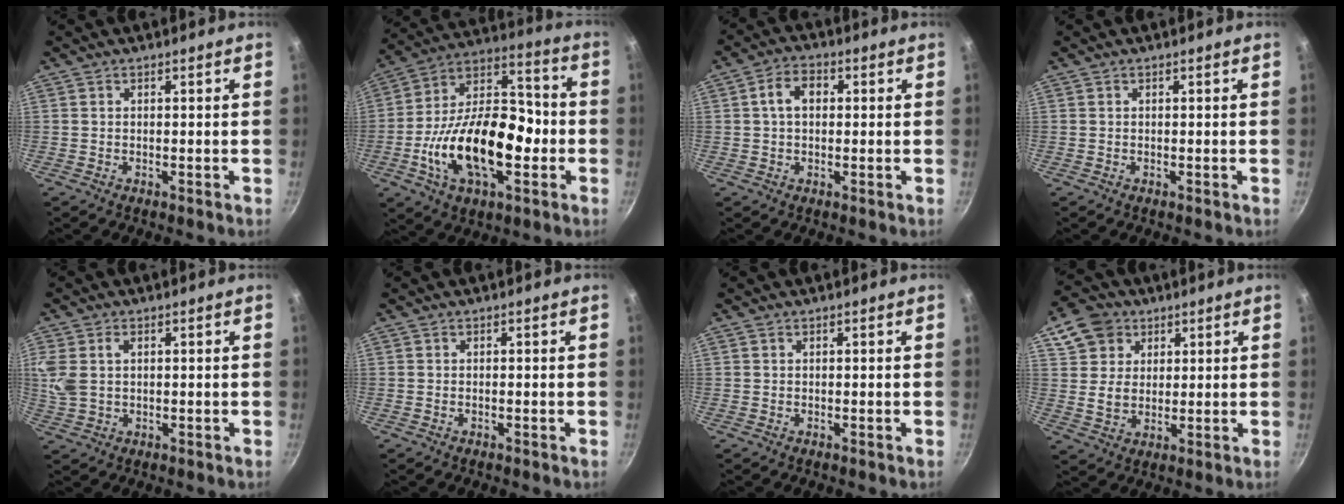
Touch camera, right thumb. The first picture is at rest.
{"total": 23.3, "force": [-5.5, 12.9, 18.7], "torque": [-0.298, 0.045, -0.101]}
{"total": 5.5, "force": [0.8, 3.8, 3.9], "torque": [-0.054, 0.014, 0.007]}
{"total": 0.0}
{"total": 7.0, "force": [1.7, 4.7, 4.9], "torque": [-0.103, 0.005, 0.036]}
{"total": 0.0}
{"total": 0.0}
{"total": 10.0, "force": [4.9, 7.8, 3.8], "torque": [-0.038, -0.006, 0.086]}